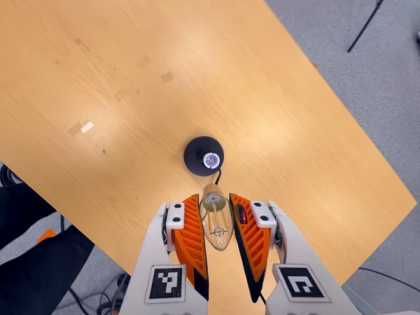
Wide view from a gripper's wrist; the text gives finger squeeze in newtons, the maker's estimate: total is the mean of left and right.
{"total": 11.1, "left": 10.7, "right": 11.6}